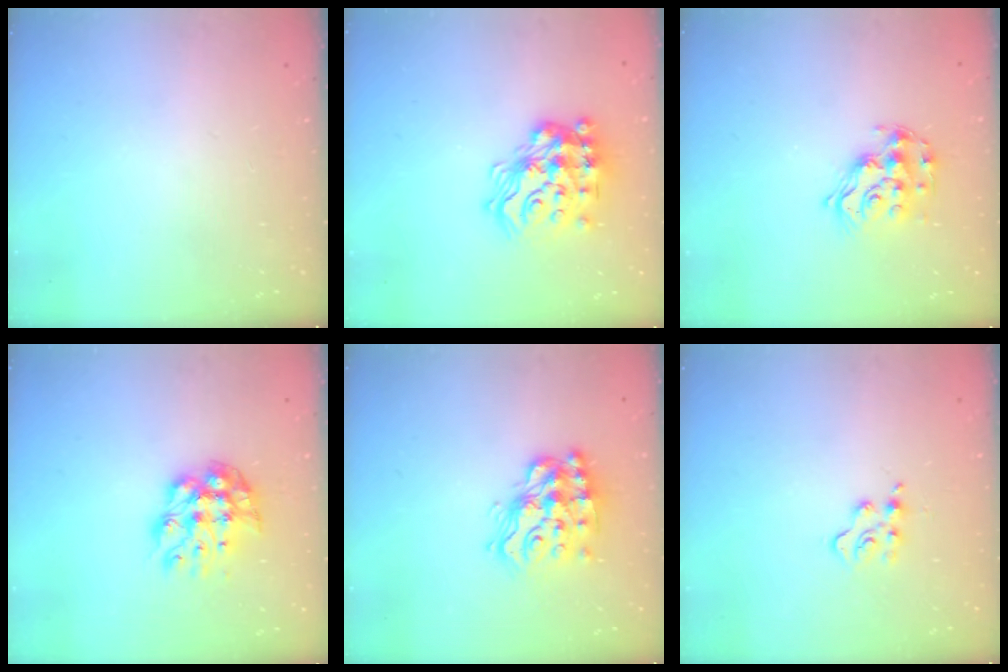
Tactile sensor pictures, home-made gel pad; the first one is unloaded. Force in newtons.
{"total": 19.6, "press": 19.5, "slide": 1.4}
{"total": 14.2, "press": 14.2, "slide": 1.0}
{"total": 10.0, "press": 10.0, "slide": 0.9}
{"total": 16.0, "press": 15.9, "slide": 1.1}
{"total": 5.3, "press": 5.3, "slide": 0.5}